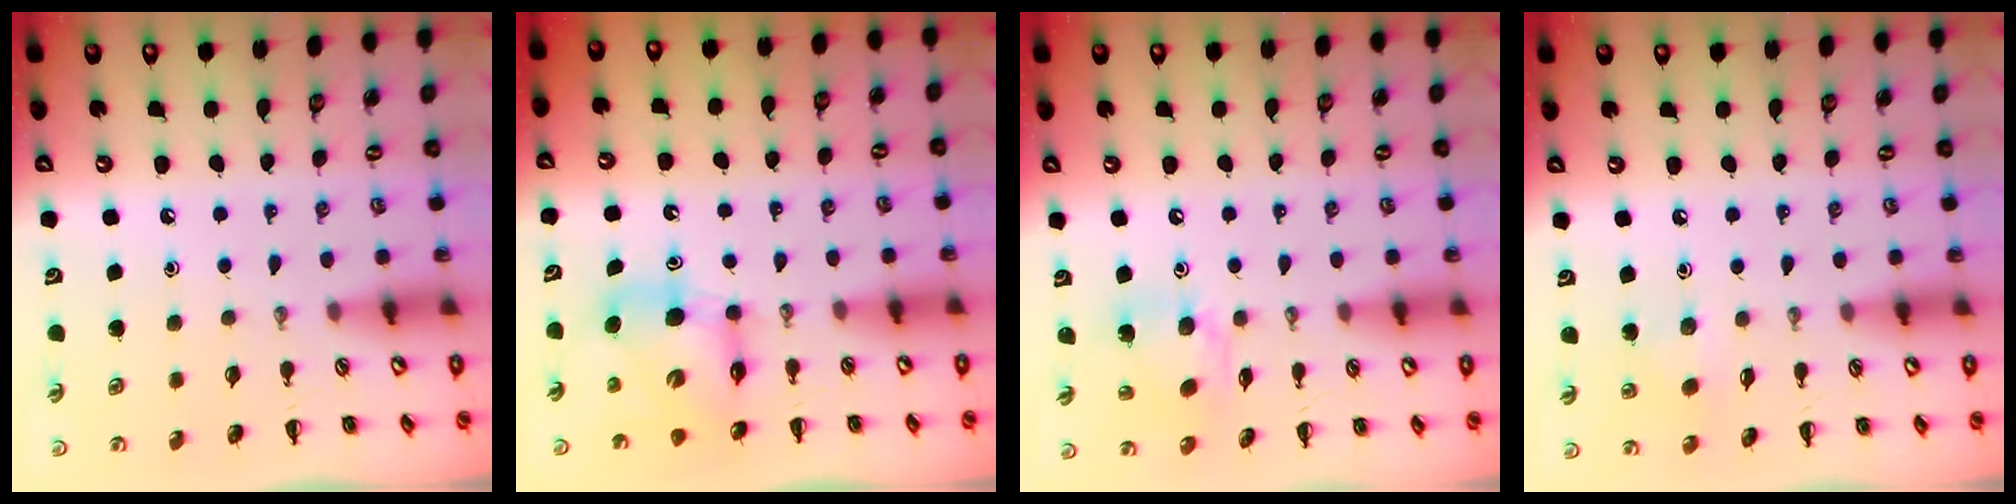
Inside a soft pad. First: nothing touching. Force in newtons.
{"total": 7.3, "press": 7.2, "slide": 0.9}
{"total": 9.6, "press": 9.6, "slide": 0.9}
{"total": 2.5, "press": 2.4, "slide": 0.8}